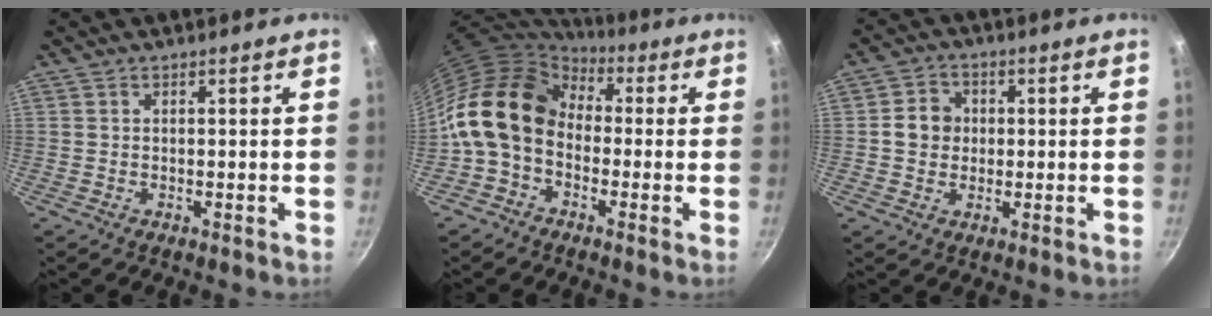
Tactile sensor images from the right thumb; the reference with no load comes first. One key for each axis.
{"total": 15.6, "fx": 0.2, "fy": 12.0, "fz": 10.0, "tx": -0.171, "ty": 0.038, "tz": -0.018}
{"total": 5.5, "fx": 0.3, "fy": 5.0, "fz": 2.4, "tx": -0.014, "ty": 0.008, "tz": -0.006}